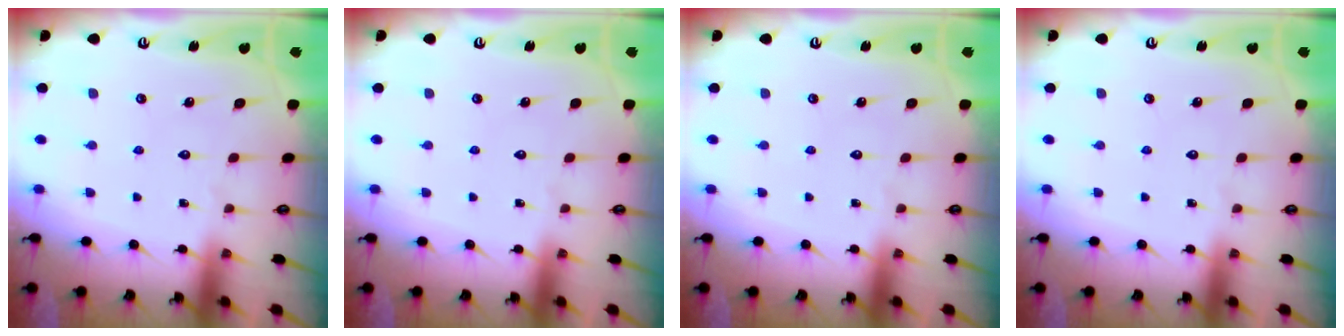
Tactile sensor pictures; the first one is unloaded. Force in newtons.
{"total": 0.0}
{"total": 0.0}
{"total": 0.0}